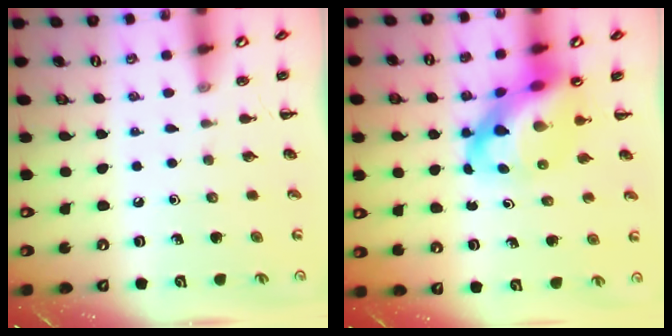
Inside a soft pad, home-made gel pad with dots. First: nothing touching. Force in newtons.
{"total": 13.1, "press": 12.6, "slide": 3.5}